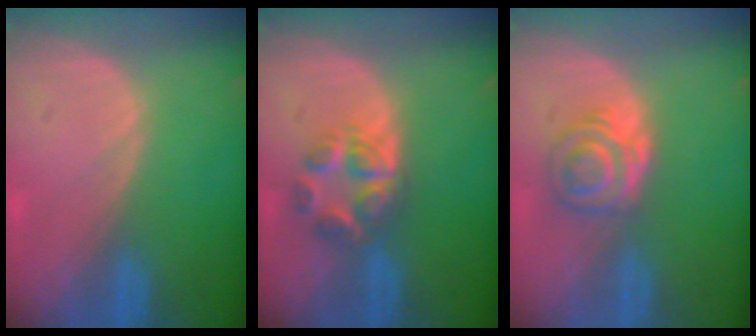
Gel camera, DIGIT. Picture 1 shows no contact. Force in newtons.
{"total": 6.0, "press": 5.5, "slide": 2.2}
{"total": 5.5, "press": 4.9, "slide": 2.6}